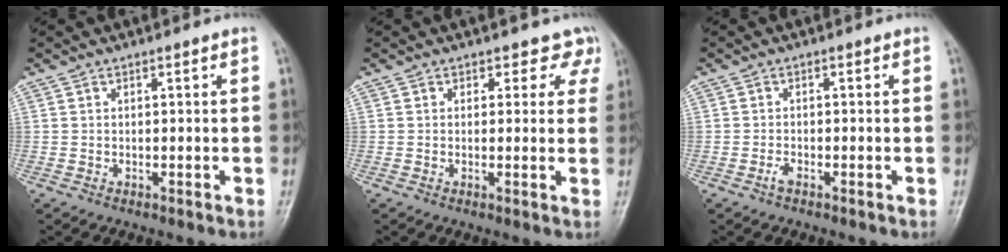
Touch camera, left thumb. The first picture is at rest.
{"total": 3.6, "force": [2.5, 2.6, 0.3], "torque": [0.032, -0.013, 0.008]}
{"total": 1.4, "force": [-1.0, 0.4, 0.9], "torque": [-0.020, 0.005, -0.020]}